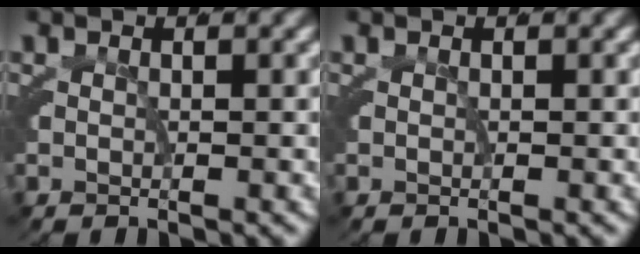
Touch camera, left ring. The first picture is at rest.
{"total": 0.0}